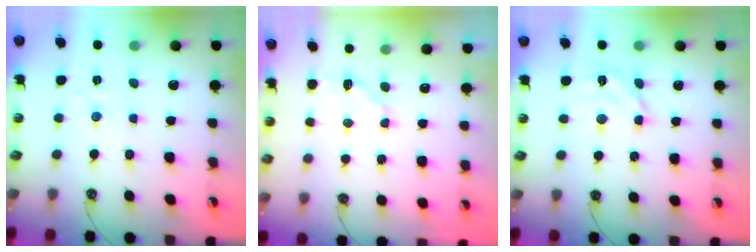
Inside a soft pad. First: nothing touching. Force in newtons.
{"total": 5.4, "press": 5.3, "slide": 0.9}
{"total": 10.6, "press": 10.5, "slide": 1.3}